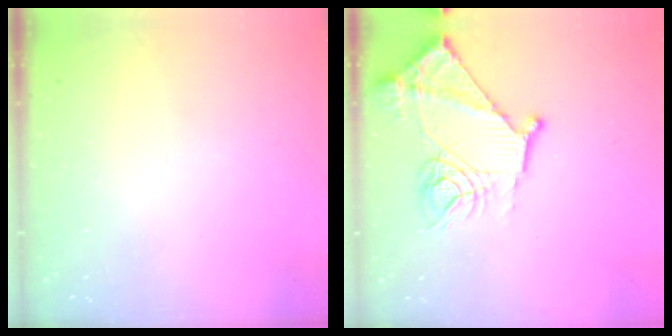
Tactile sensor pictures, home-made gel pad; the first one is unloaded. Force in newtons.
{"total": 15.5, "press": 15.4, "slide": 1.4}